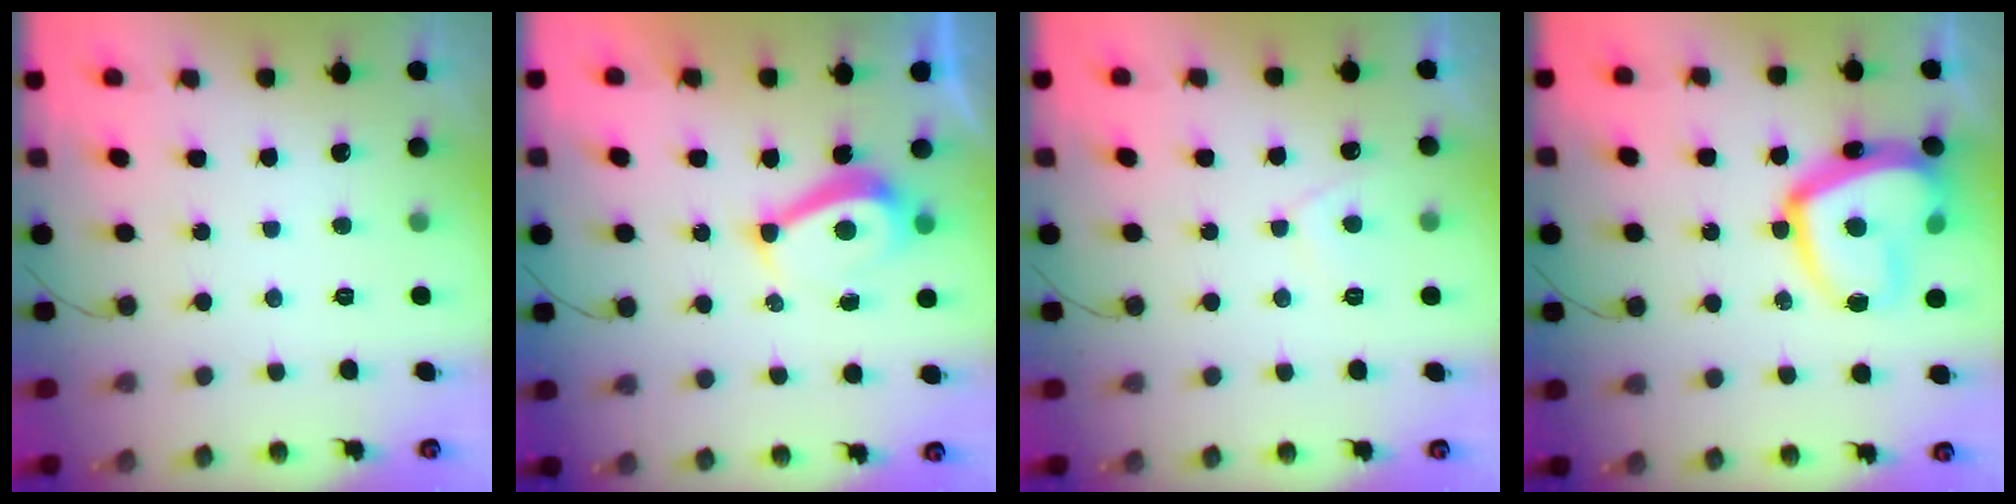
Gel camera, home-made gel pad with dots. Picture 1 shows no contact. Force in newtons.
{"total": 7.1, "press": 7.1, "slide": 0.8}
{"total": 2.2, "press": 2.2, "slide": 0.5}
{"total": 20.4, "press": 20.3, "slide": 2.1}